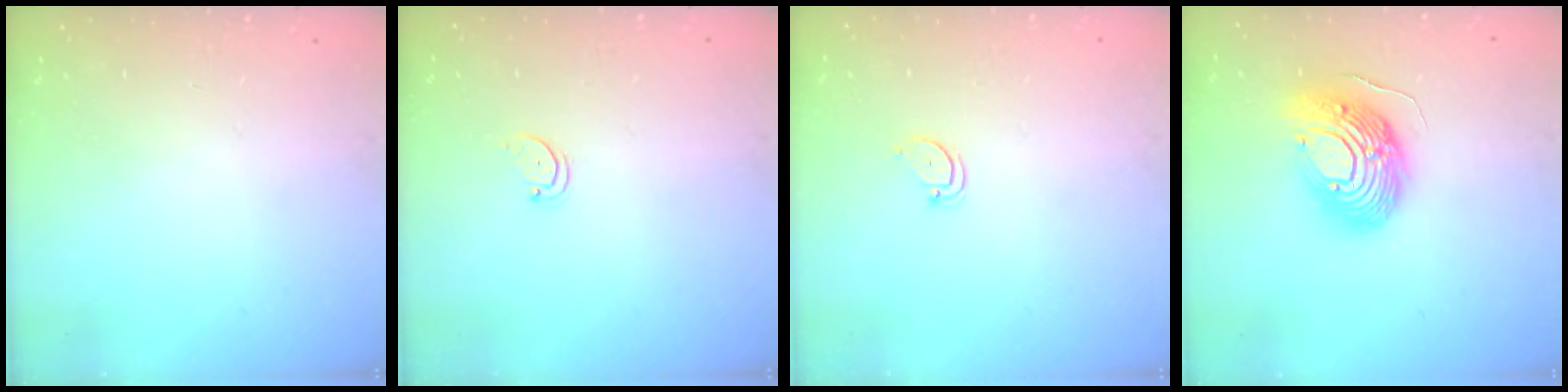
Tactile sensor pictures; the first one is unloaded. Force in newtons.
{"total": 1.6, "press": 1.6, "slide": 0.4}
{"total": 2.3, "press": 2.3, "slide": 0.2}
{"total": 16.9, "press": 16.8, "slide": 1.6}